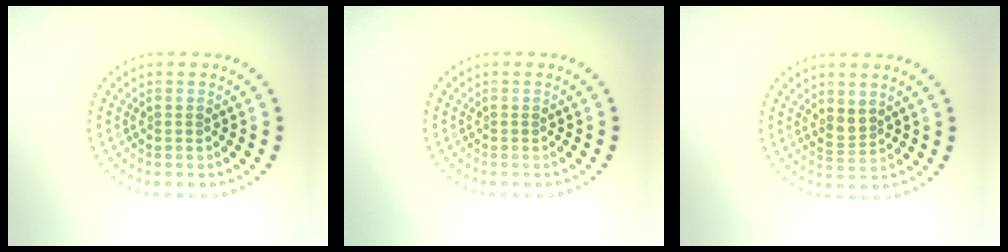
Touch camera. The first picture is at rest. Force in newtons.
{"total": 0.0}
{"total": 1.7, "press": 1.4, "slide": 0.9}